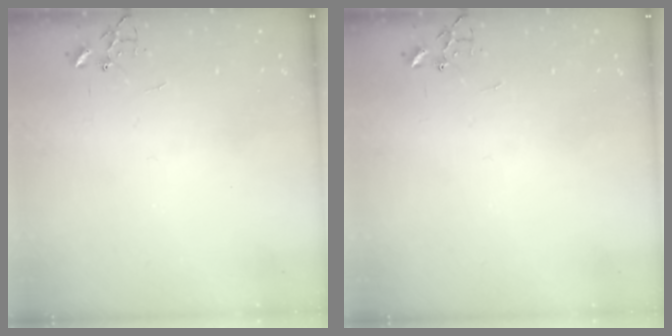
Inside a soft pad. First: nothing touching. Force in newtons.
{"total": 0.0}